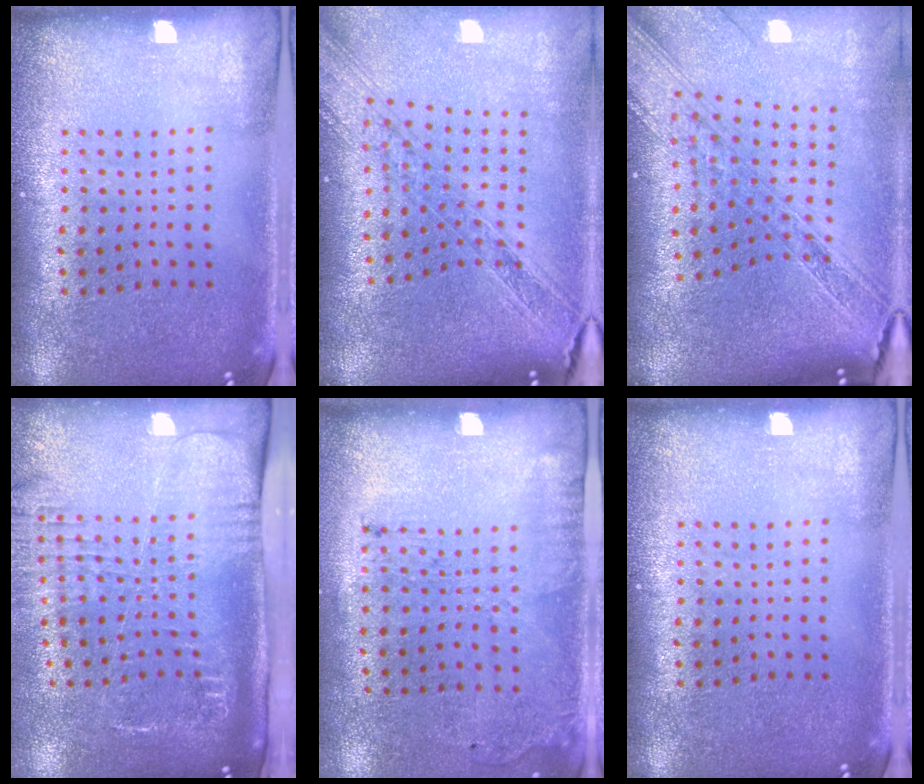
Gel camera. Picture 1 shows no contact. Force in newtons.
{"total": 1.9, "press": 1.7, "slide": 0.9}
{"total": 2.8, "press": 2.3, "slide": 1.7}
{"total": 2.8, "press": 2.1, "slide": 1.8}
{"total": 1.7, "press": 1.1, "slide": 1.3}
{"total": 0.0}